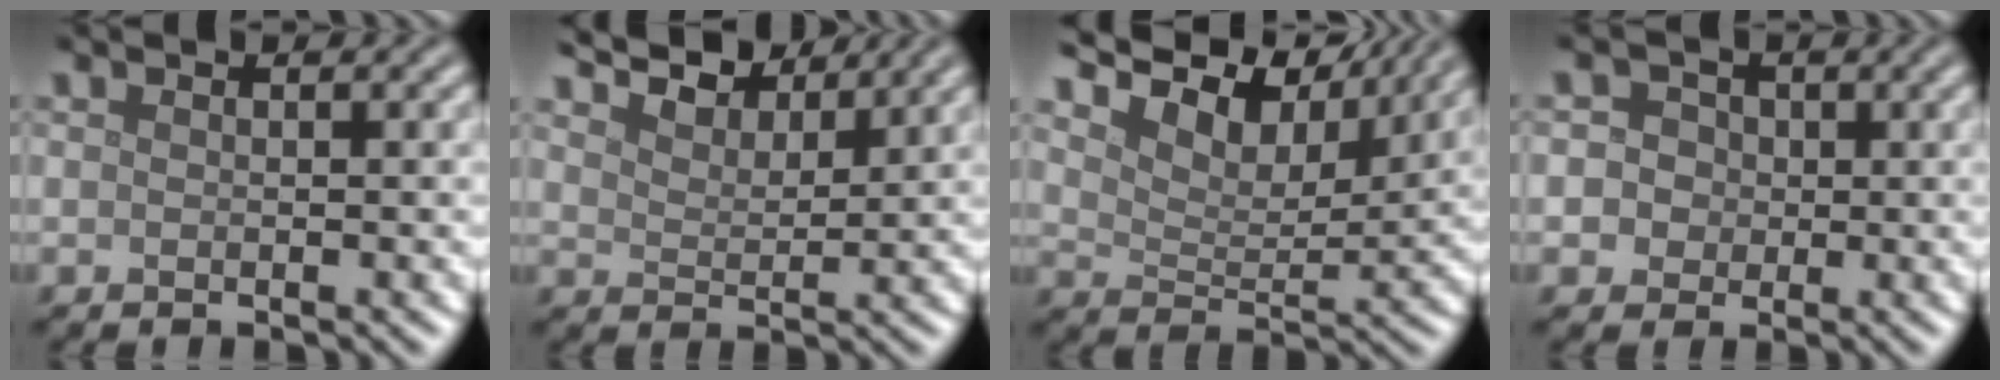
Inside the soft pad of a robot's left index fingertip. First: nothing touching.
{"total": 7.1, "force": [6.2, 2.1, 2.7], "torque": [-0.059, 0.009, 0.090]}
{"total": 9.7, "force": [8.1, 3.2, 4.3], "torque": [-0.092, 0.006, 0.106]}
{"total": 4.4, "force": [1.1, 3.9, 1.7], "torque": [-0.006, 0.030, -0.005]}